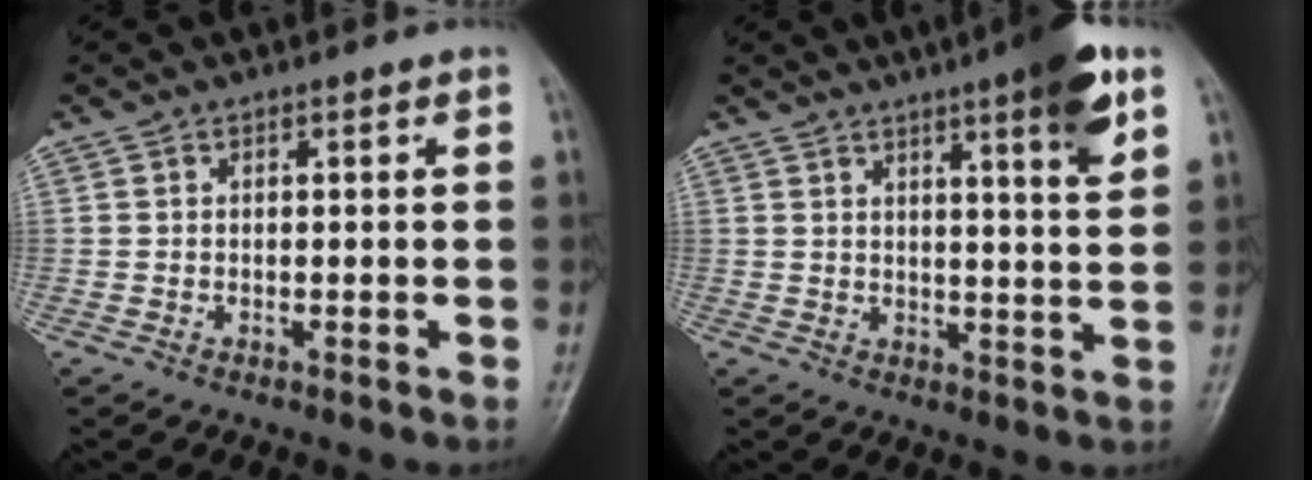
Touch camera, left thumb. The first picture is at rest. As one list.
[{"total": 10.1, "force": [5.5, 1.3, 8.3], "torque": [-0.108, -0.024, 0.071]}]